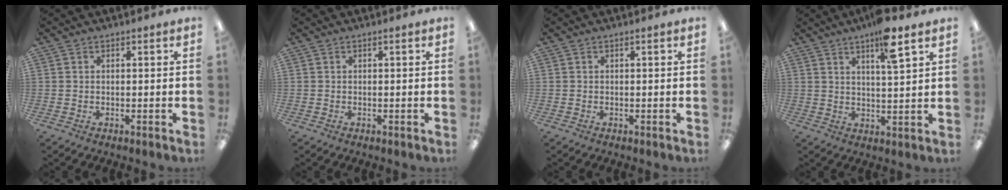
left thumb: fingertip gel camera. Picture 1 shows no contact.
{"total": 0.0}
{"total": 0.0}
{"total": 8.7, "force": [5.7, 1.6, 6.3], "torque": [-0.097, -0.026, 0.091]}